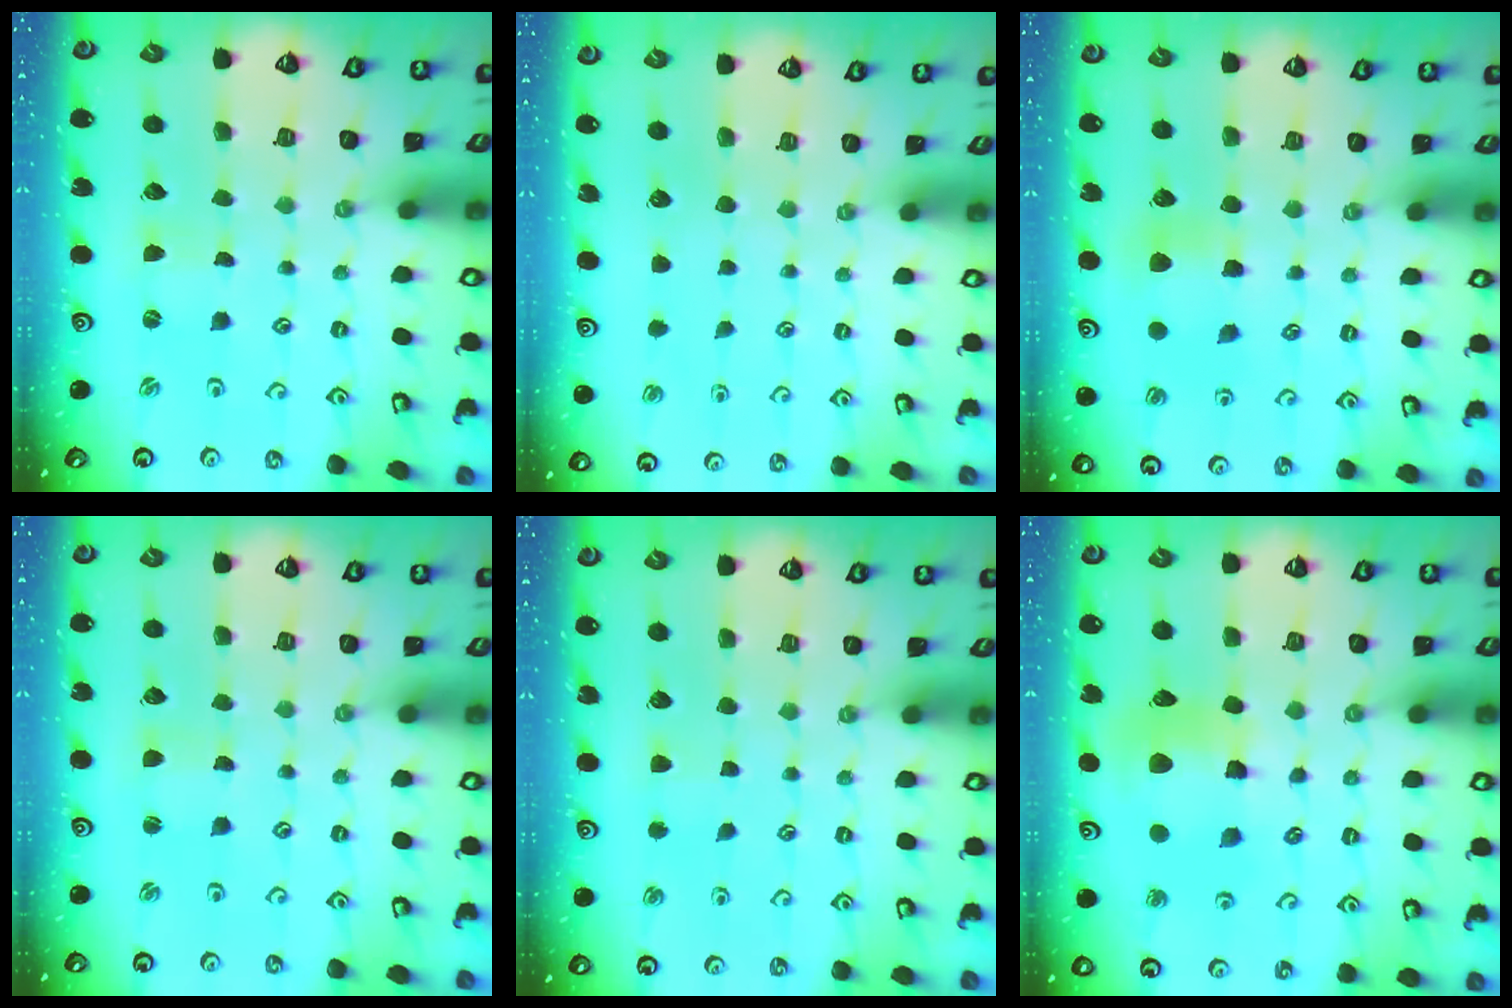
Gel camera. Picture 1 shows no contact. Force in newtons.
{"total": 0.0}
{"total": 5.9, "press": 5.9, "slide": 0.5}
{"total": 0.9, "press": 0.9, "slide": 0.1}
{"total": 2.7, "press": 2.7, "slide": 0.4}
{"total": 12.2, "press": 12.1, "slide": 1.5}